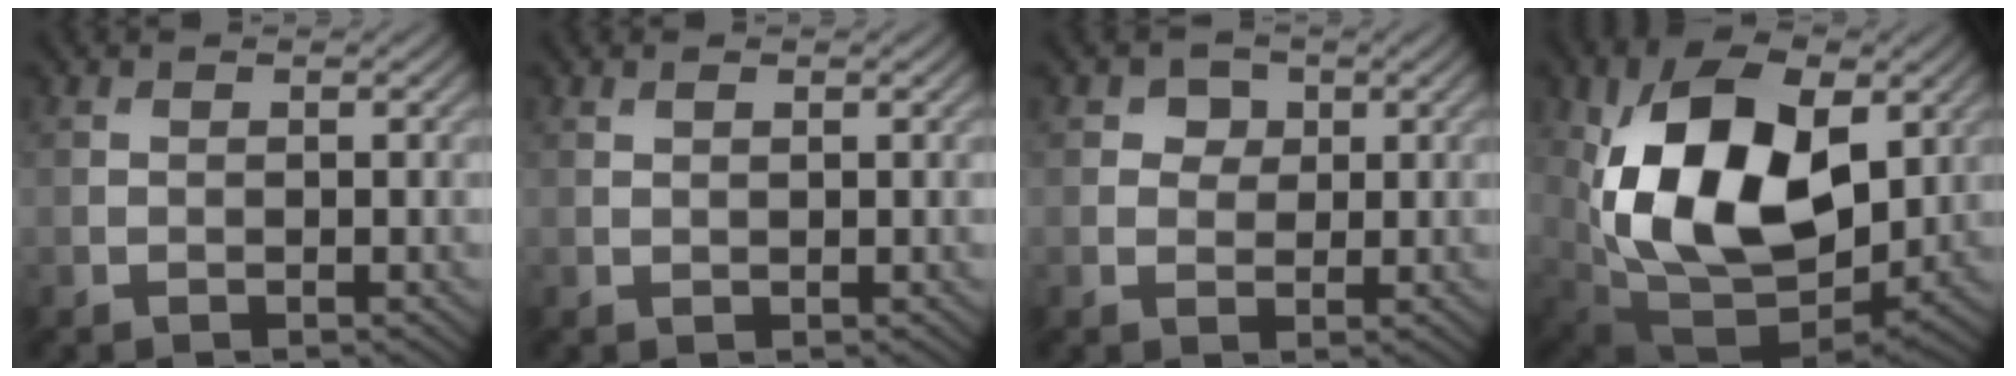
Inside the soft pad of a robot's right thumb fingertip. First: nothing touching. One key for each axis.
{"total": 0.6, "fx": 0.4, "fy": 0.2, "fz": 0.4, "tx": -0.011, "ty": 0.000, "tz": 0.009}
{"total": 2.6, "fx": 0.9, "fy": 2.2, "fz": 1.0, "tx": -0.016, "ty": -0.004, "tz": 0.012}
{"total": 17.1, "fx": 2.4, "fy": 10.7, "fz": 13.2, "tx": -0.261, "ty": -0.012, "tz": 0.051}